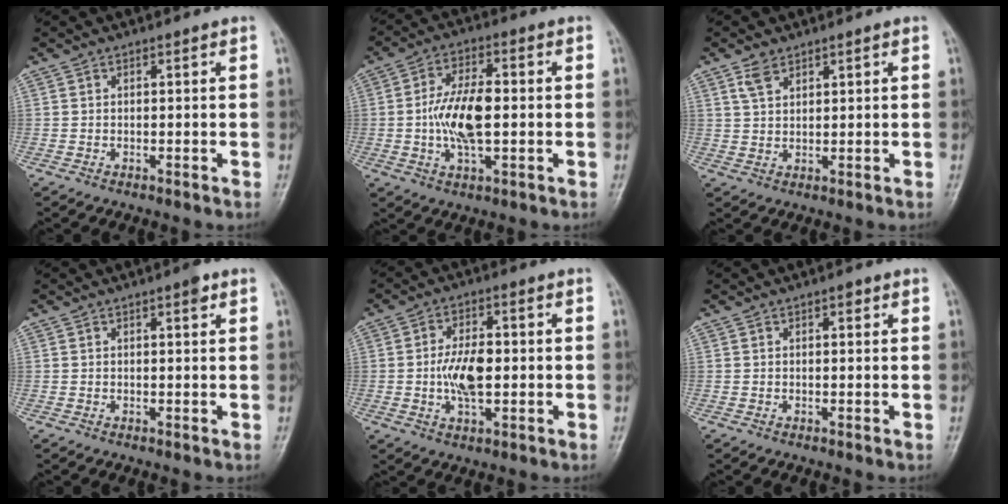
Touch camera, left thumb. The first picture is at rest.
{"total": 11.0, "force": [-0.6, 4.9, 9.8], "torque": [-0.189, 0.009, -0.013]}
{"total": 3.3, "force": [2.1, 1.8, 1.7], "torque": [-0.029, -0.006, 0.049]}
{"total": 2.1, "force": [1.2, 0.3, 1.7], "torque": [-0.024, -0.004, 0.015]}
{"total": 8.5, "force": [-0.5, 4.2, 7.4], "torque": [-0.136, 0.006, -0.010]}
{"total": 1.1, "force": [0.5, 0.5, 0.8], "torque": [-0.008, 0.002, 0.005]}